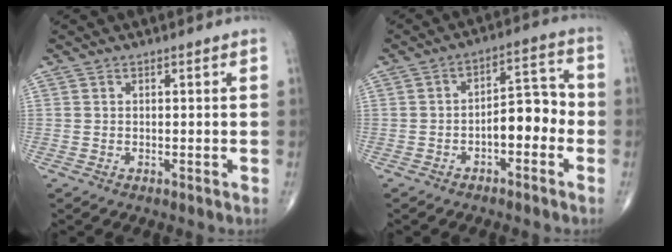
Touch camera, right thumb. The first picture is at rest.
{"total": 7.8, "force": [-2.3, 4.0, 6.2], "torque": [-0.069, 0.039, -0.042]}